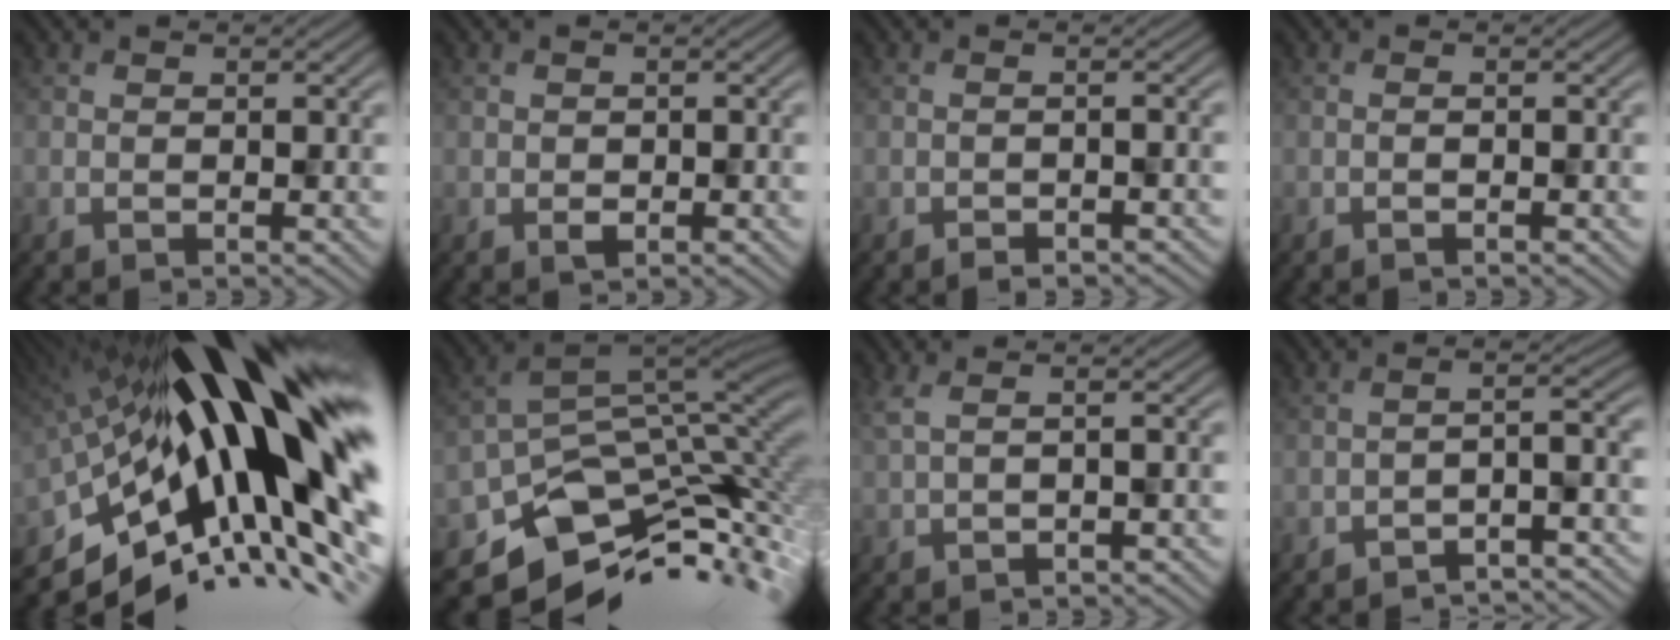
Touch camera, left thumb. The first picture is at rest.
{"total": 1.5, "force": [-0.4, 1.4, 0.5], "torque": [-0.006, -0.006, -0.005]}
{"total": 1.2, "force": [-1.1, -0.1, -0.4], "torque": [0.008, 0.004, -0.018]}
{"total": 0.8, "force": [-0.4, 0.0, 0.7], "torque": [-0.012, 0.010, -0.012]}
{"total": 18.7, "force": [1.4, 6.5, 17.5], "torque": [-0.255, -0.023, 0.012]}
{"total": 8.9, "force": [-3.7, 6.4, 5.0], "torque": [-0.106, -0.032, -0.054]}
{"total": 2.5, "force": [1.1, 1.2, 1.9], "torque": [-0.023, -0.001, 0.014]}
{"total": 4.4, "force": [-4.0, 1.0, 1.6], "torque": [-0.009, 0.003, -0.067]}